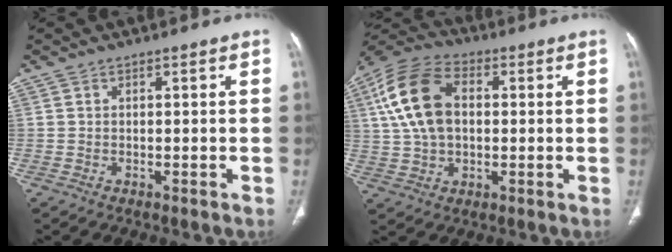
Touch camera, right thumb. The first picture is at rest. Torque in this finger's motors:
{"motor_torque": [-0.71, 2.24, 1.68, 0.63, 0.58]}